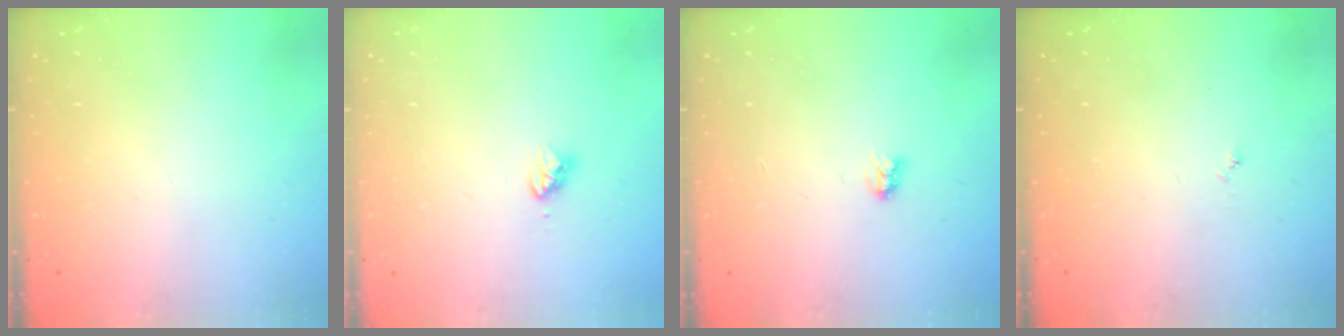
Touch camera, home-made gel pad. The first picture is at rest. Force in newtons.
{"total": 3.4, "press": 3.3, "slide": 0.2}
{"total": 2.9, "press": 2.9, "slide": 0.3}
{"total": 3.0, "press": 2.9, "slide": 0.3}